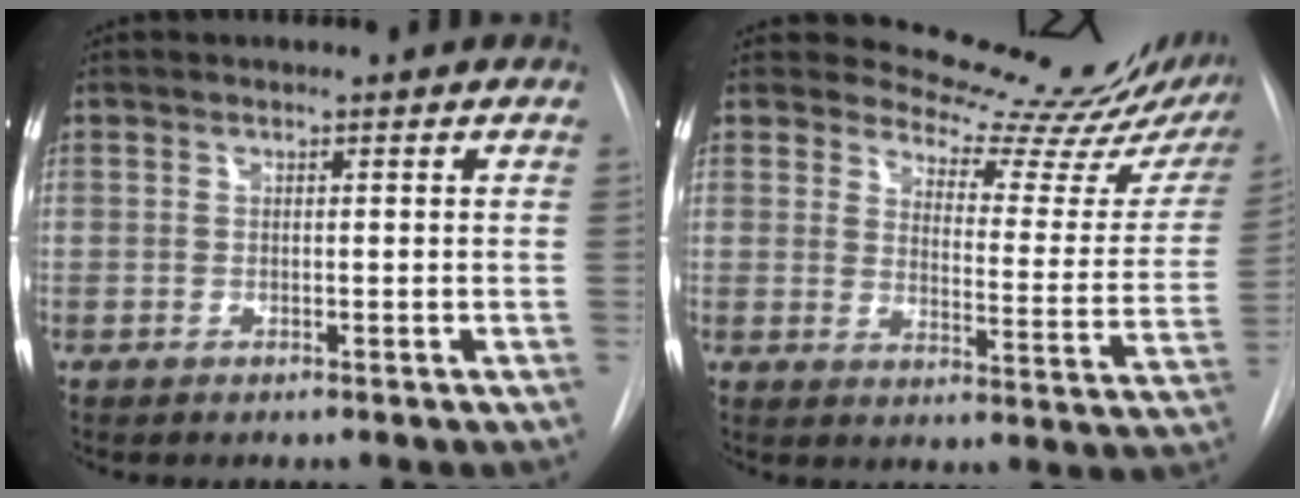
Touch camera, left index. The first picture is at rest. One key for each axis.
{"total": 16.8, "fx": 16.0, "fy": 3.0, "fz": 4.4, "tx": -0.044, "ty": -0.094, "tz": 0.175}